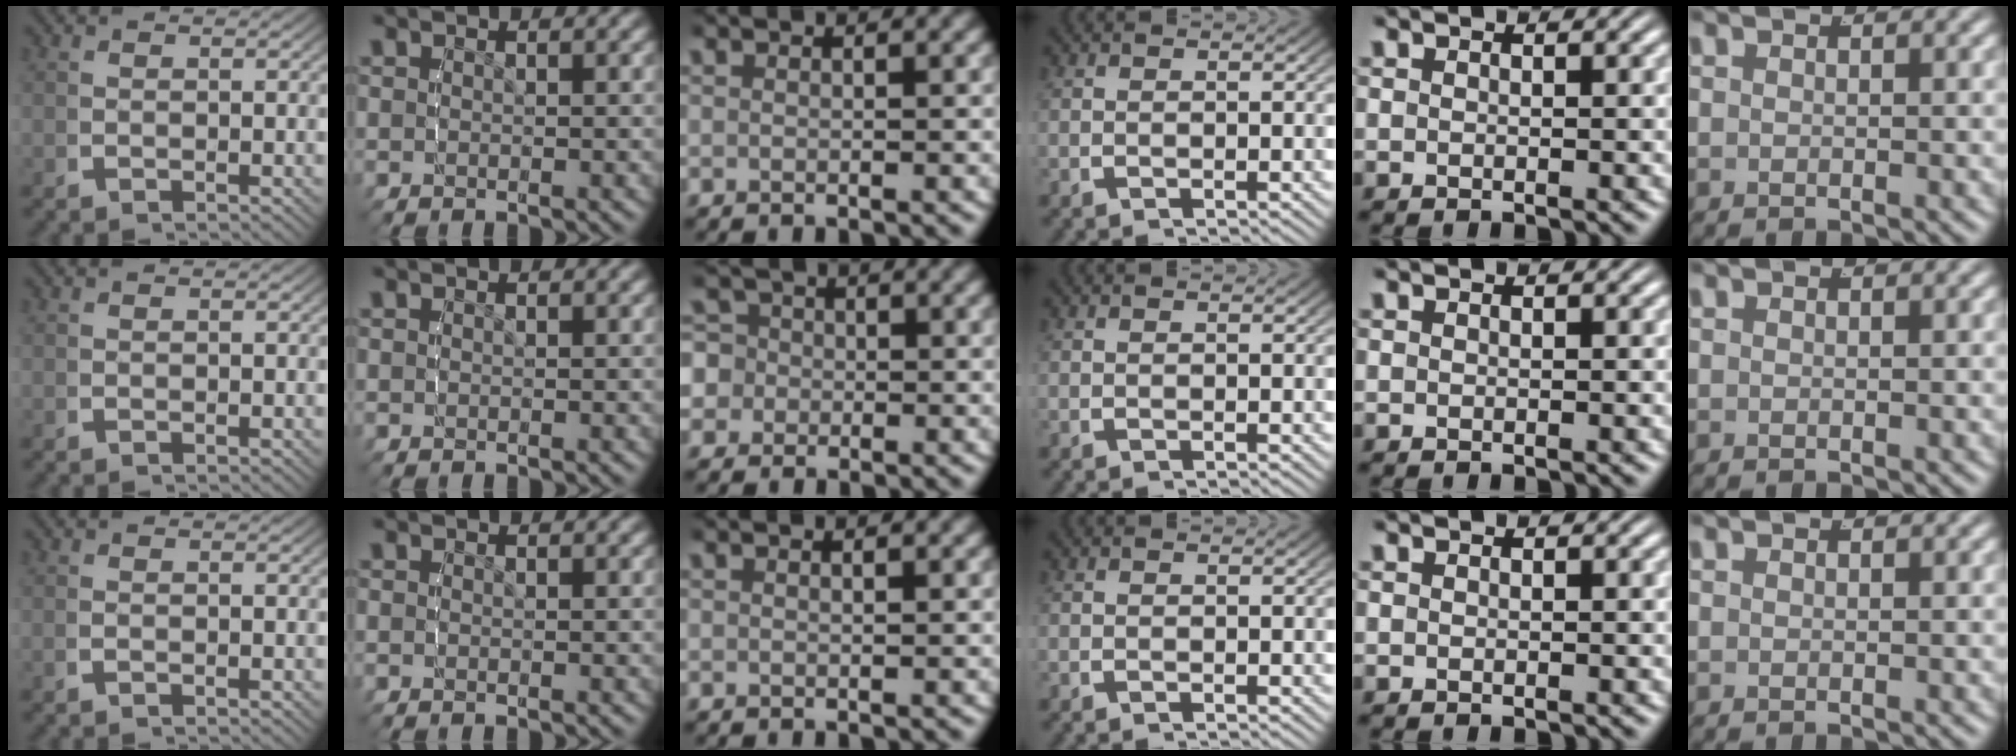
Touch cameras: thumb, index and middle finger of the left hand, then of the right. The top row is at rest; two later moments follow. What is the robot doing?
{"motion": "lift_and_place", "object": "glue stick"}